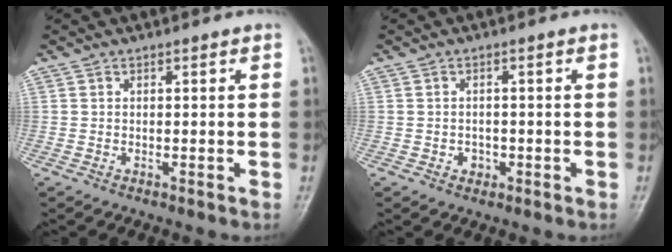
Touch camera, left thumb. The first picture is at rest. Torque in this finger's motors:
{"motor_torque": [-0.02, 0.03, 0.08, 0.02, 0.00]}